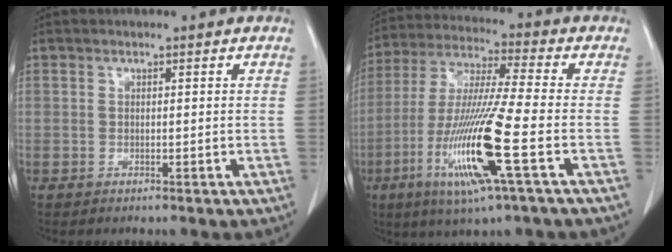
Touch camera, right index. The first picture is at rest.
{"total": 16.1, "force": [-5.5, -0.2, 15.1], "torque": [-0.315, -0.022, -0.106]}